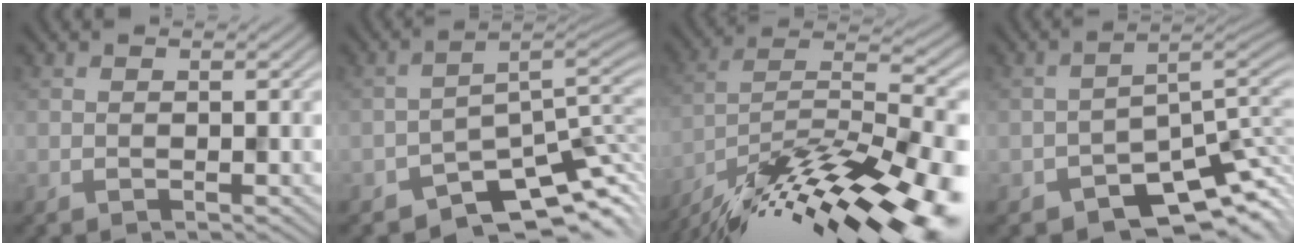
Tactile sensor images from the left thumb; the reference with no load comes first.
{"total": 7.7, "force": [-6.3, 2.4, 3.7], "torque": [-0.042, -0.010, -0.105]}
{"total": 17.8, "force": [-13.9, 4.2, 10.3], "torque": [-0.154, -0.005, -0.219]}
{"total": 7.3, "force": [-5.6, 2.9, 3.7], "torque": [-0.044, -0.018, -0.088]}